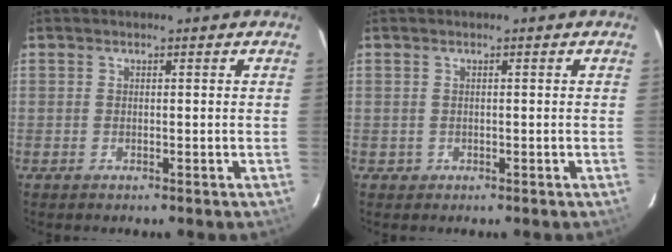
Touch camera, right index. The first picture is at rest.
{"total": 0.8, "force": [-0.2, 0.7, 0.0], "torque": [0.002, 0.002, 0.002]}